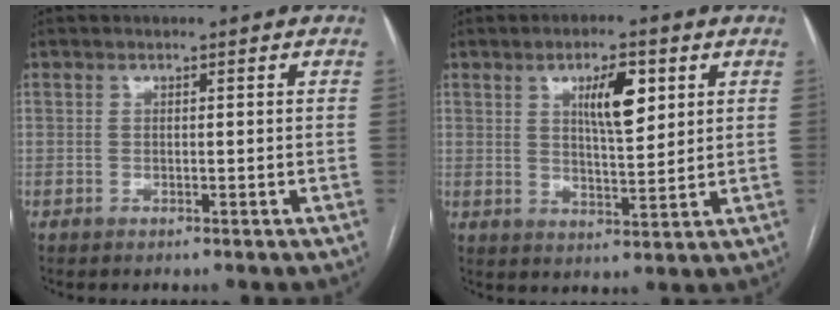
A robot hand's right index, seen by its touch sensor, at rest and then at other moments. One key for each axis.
{"total": 7.3, "fx": 3.0, "fy": 2.0, "fz": 6.4, "tx": -0.109, "ty": 0.003, "tz": 0.052}